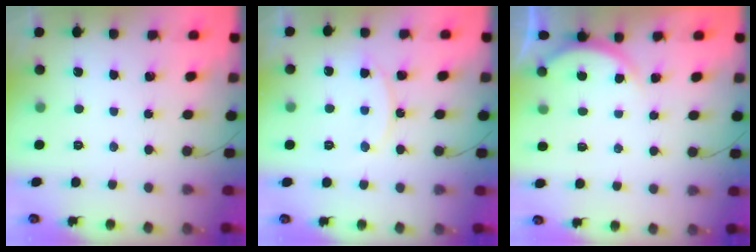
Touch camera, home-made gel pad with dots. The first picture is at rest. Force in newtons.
{"total": 10.6, "press": 10.6, "slide": 0.8}
{"total": 2.0, "press": 2.0, "slide": 0.5}